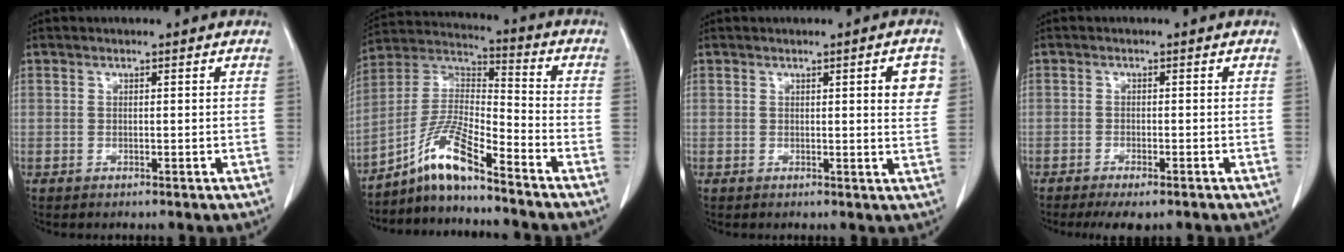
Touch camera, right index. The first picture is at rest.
{"total": 10.3, "force": [-7.7, 0.5, 6.8], "torque": [-0.148, 0.009, -0.147]}
{"total": 4.1, "force": [1.2, 0.7, 3.8], "torque": [-0.040, -0.002, 0.011]}
{"total": 4.8, "force": [-3.7, 1.4, 2.7], "torque": [-0.036, -0.008, -0.053]}